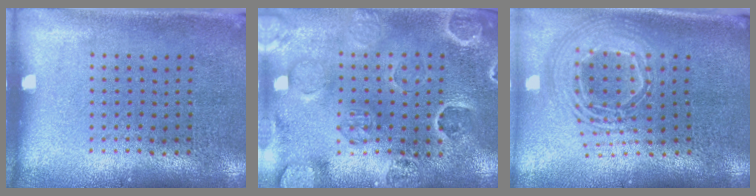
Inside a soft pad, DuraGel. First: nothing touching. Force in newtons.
{"total": 2.8, "press": 2.7, "slide": 0.6}
{"total": 2.5, "press": 1.9, "slide": 1.7}